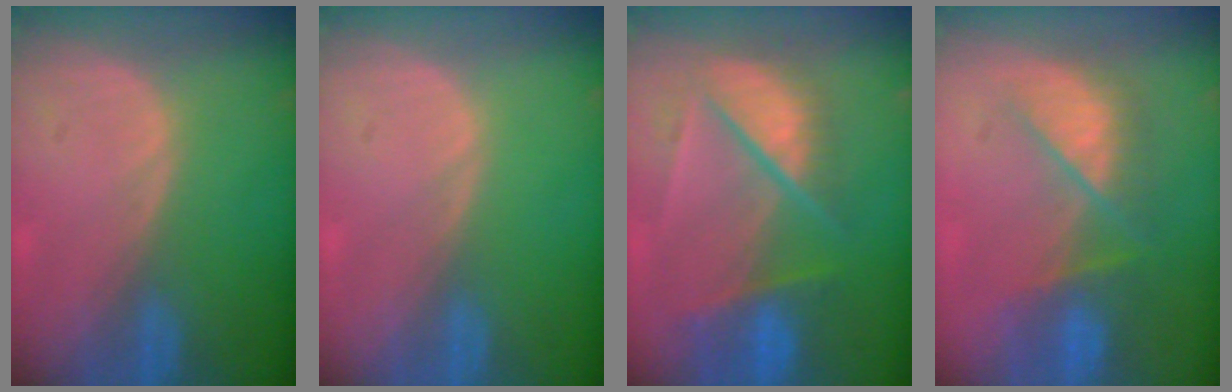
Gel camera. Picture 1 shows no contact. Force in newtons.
{"total": 0.0}
{"total": 9.3, "press": 8.2, "slide": 4.4}
{"total": 7.6, "press": 7.3, "slide": 2.0}